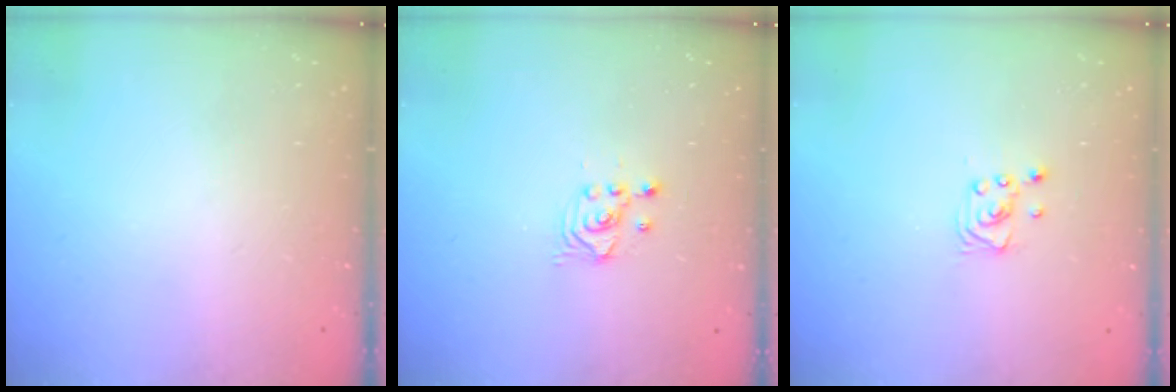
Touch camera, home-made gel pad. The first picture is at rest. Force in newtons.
{"total": 2.5, "press": 2.5, "slide": 0.3}
{"total": 2.2, "press": 2.2, "slide": 0.2}